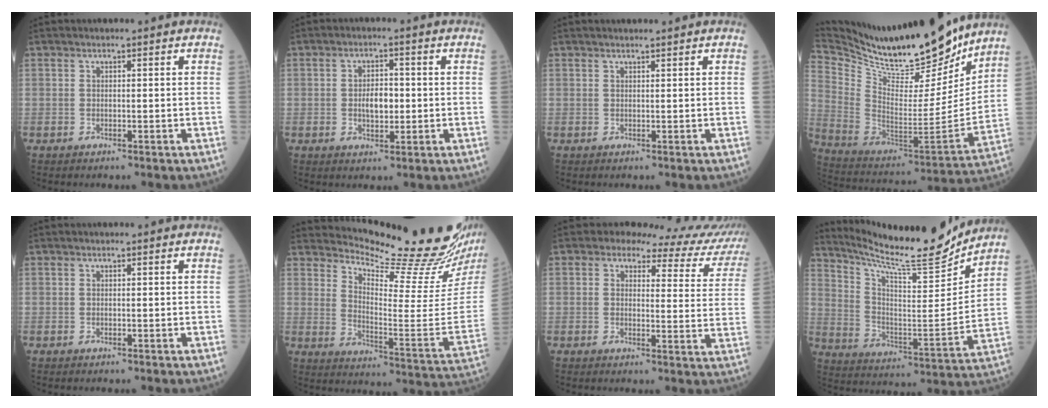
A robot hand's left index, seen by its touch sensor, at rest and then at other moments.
{"total": 3.9, "force": [-0.4, 2.0, 3.4], "torque": [-0.057, 0.000, -0.006]}
{"total": 2.0, "force": [1.8, 0.0, 0.8], "torque": [-0.004, 0.012, 0.025]}
{"total": 25.9, "force": [22.5, 5.0, 11.7], "torque": [-0.220, -0.043, 0.358]}
{"total": 0.0}
{"total": 19.5, "force": [18.2, -1.3, 6.8], "torque": [-0.122, -0.126, 0.245]}
{"total": 12.5, "force": [11.7, 3.6, 2.3], "torque": [0.006, -0.042, 0.095]}
{"total": 19.2, "force": [17.7, 0.9, 7.3], "torque": [-0.138, -0.048, 0.276]}